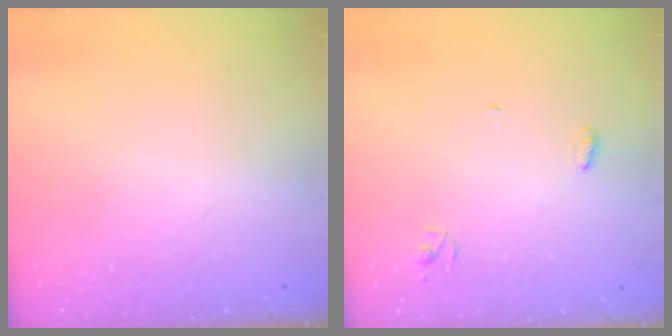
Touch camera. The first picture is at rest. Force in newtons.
{"total": 3.4, "press": 3.4, "slide": 0.3}